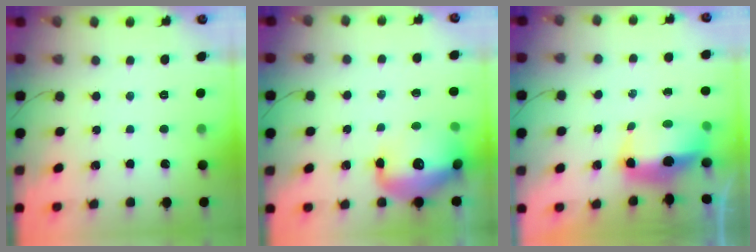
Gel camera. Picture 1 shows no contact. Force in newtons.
{"total": 16.7, "press": 16.3, "slide": 3.4}
{"total": 8.5, "press": 8.3, "slide": 1.7}